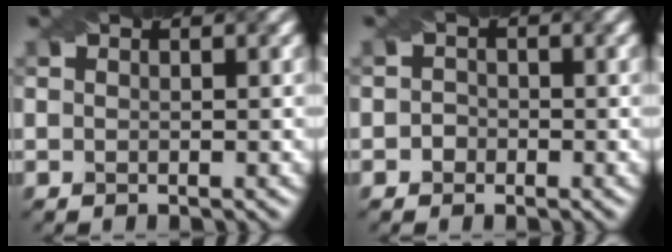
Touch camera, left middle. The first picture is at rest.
{"total": 1.0, "force": [-0.4, 0.9, 0.1], "torque": [0.003, 0.000, -0.009]}